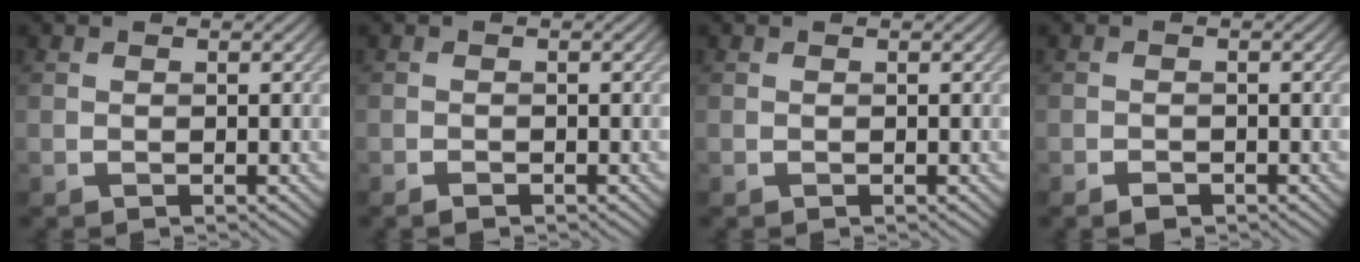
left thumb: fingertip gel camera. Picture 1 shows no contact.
{"total": 0.9, "force": [-0.7, 0.4, 0.5], "torque": [-0.008, -0.003, -0.012]}
{"total": 0.0}
{"total": 1.2, "force": [-0.9, 0.6, 0.5], "torque": [-0.009, -0.003, -0.017]}